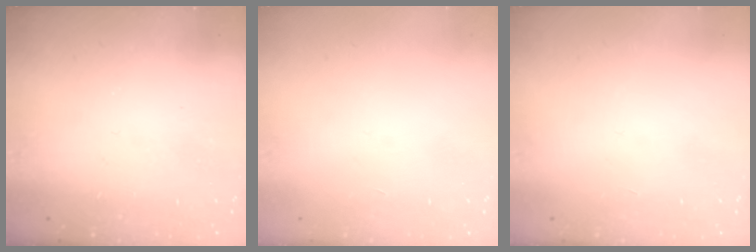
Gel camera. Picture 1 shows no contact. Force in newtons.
{"total": 0.0}
{"total": 0.0}